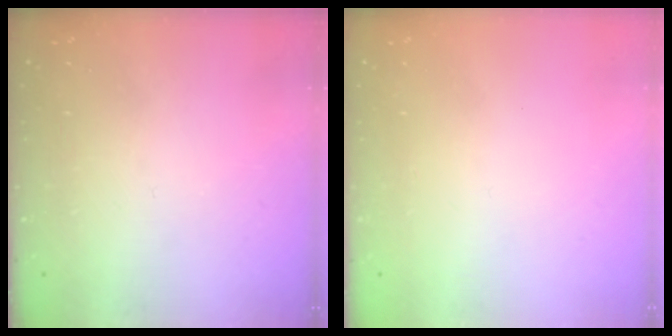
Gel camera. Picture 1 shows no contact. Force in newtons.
{"total": 1.5, "press": 1.5, "slide": 0.1}